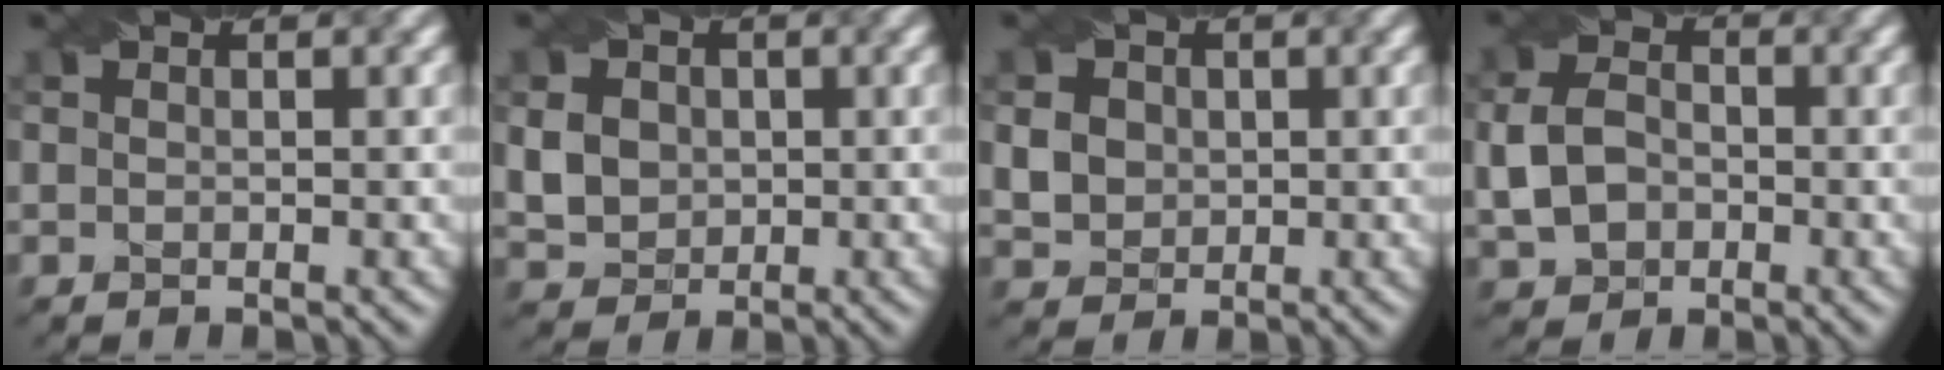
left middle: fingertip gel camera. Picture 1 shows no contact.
{"total": 4.3, "force": [0.2, 3.7, 2.1], "torque": [-0.061, 0.003, 0.001]}
{"total": 3.9, "force": [0.6, 3.5, 1.7], "torque": [-0.053, 0.009, 0.012]}
{"total": 4.3, "force": [-1.0, 3.3, 2.5], "torque": [-0.058, 0.003, -0.024]}